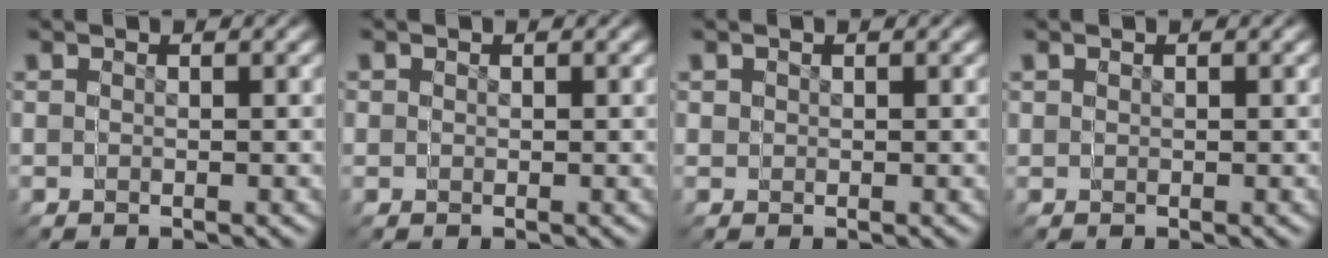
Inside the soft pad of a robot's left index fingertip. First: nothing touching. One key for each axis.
{"total": 1.4, "fx": 0.2, "fy": 1.4, "fz": -0.3, "tx": 0.004, "ty": -0.012, "tz": 0.009}
{"total": 1.4, "fx": 0.5, "fy": 1.3, "fz": 0.3, "tx": 0.000, "ty": -0.003, "tz": 0.012}
{"total": 1.2, "fx": 0.5, "fy": 1.0, "fz": 0.5, "tx": -0.005, "ty": -0.002, "tz": 0.010}